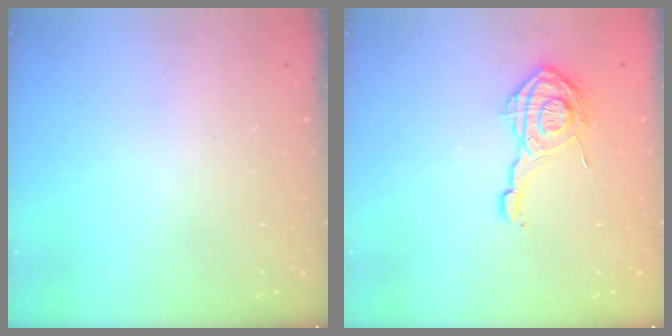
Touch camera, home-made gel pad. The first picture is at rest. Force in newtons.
{"total": 14.0, "press": 13.9, "slide": 0.8}